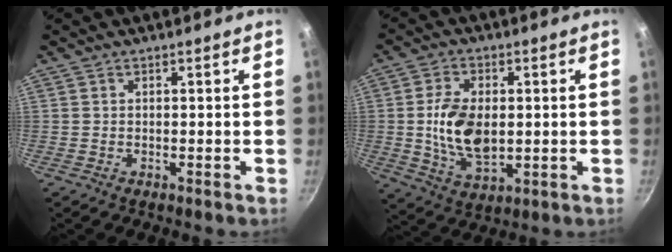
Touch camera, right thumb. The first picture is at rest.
{"total": 11.3, "force": [0.3, 6.7, 9.1], "torque": [-0.156, -0.008, 0.009]}